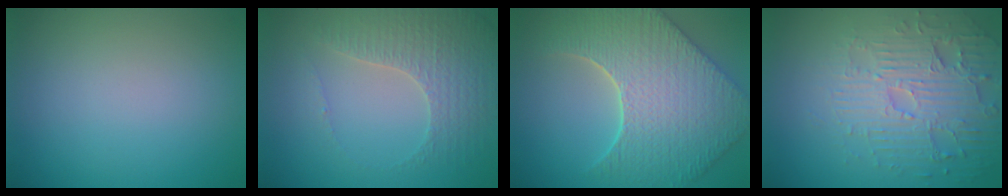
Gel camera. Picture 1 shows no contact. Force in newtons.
{"total": 3.2, "press": 3.1, "slide": 0.8}
{"total": 8.5, "press": 7.2, "slide": 4.6}
{"total": 5.1, "press": 4.5, "slide": 2.5}